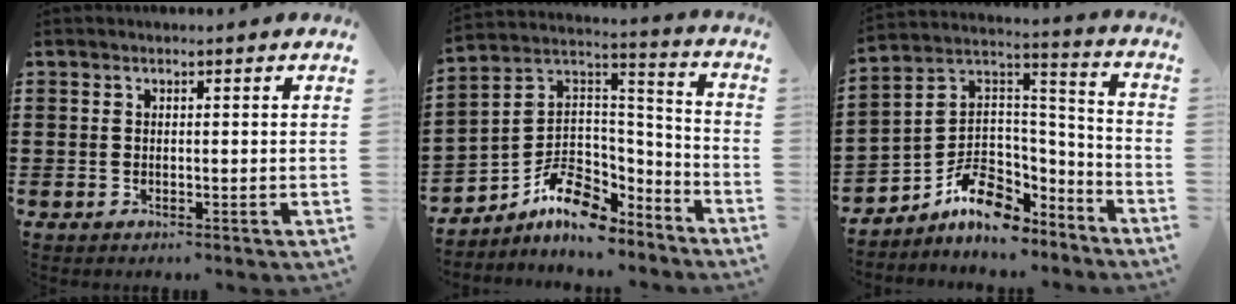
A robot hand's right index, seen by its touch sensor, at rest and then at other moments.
{"total": 9.4, "force": [-5.9, 5.9, 4.3], "torque": [-0.090, 0.009, -0.108]}
{"total": 9.6, "force": [-5.7, 6.5, 4.3], "torque": [-0.096, 0.010, -0.103]}